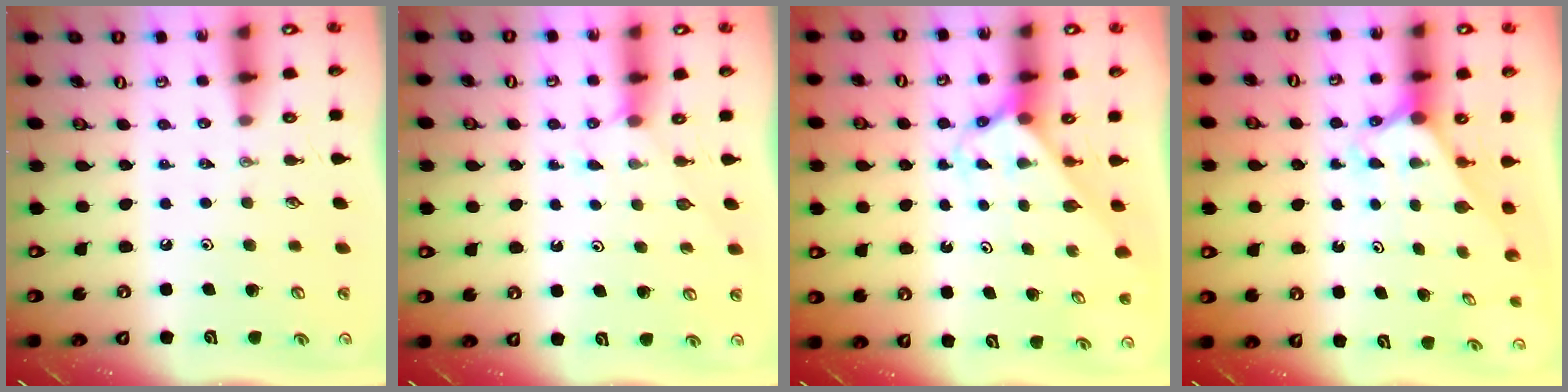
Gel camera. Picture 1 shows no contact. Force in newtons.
{"total": 3.0, "press": 2.9, "slide": 0.4}
{"total": 2.4, "press": 2.4, "slide": 0.2}
{"total": 2.2, "press": 2.2, "slide": 0.2}